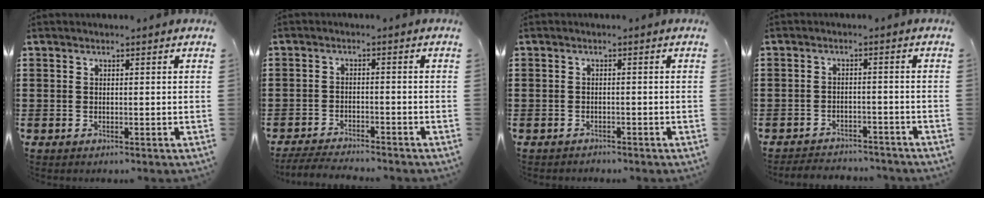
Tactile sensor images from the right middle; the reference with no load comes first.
{"total": 3.4, "force": [-3.4, 0.1, 0.7], "torque": [-0.019, -0.002, -0.071]}
{"total": 1.0, "force": [-0.9, 0.3, -0.1], "torque": [0.001, 0.003, -0.022]}
{"total": 3.0, "force": [-2.9, 0.4, 0.0], "torque": [-0.007, -0.001, -0.063]}